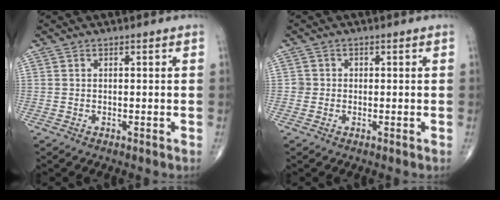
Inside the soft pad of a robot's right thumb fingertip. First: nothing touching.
{"total": 1.4, "force": [-0.1, 1.4, 0.0], "torque": [0.011, 0.006, -0.006]}